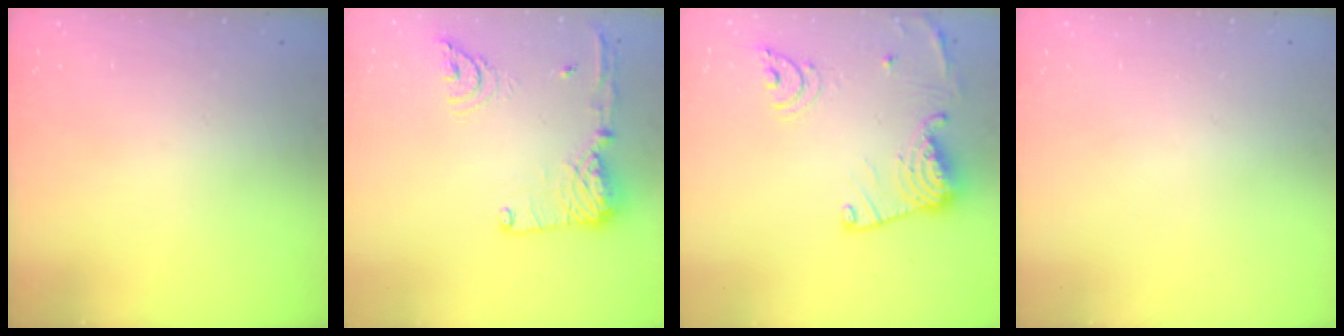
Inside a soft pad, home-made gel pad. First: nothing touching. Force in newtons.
{"total": 16.7, "press": 16.5, "slide": 2.8}
{"total": 17.0, "press": 16.9, "slide": 1.7}
{"total": 0.0}